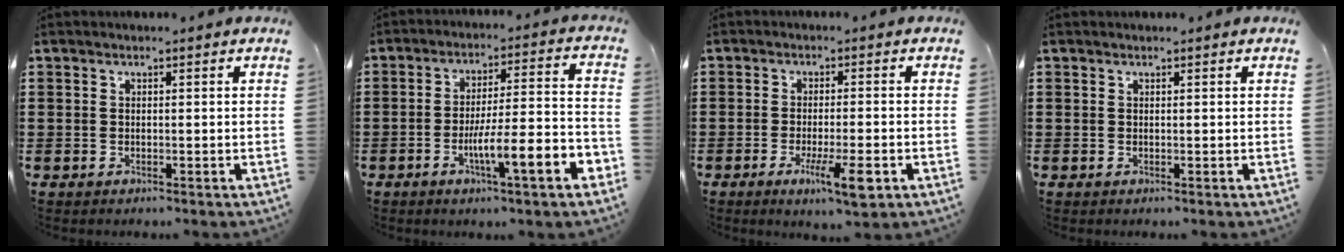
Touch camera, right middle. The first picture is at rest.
{"total": 8.9, "force": [-4.3, 0.8, 7.7], "torque": [-0.118, -0.010, -0.077]}
{"total": 6.4, "force": [-2.8, 1.3, 5.6], "torque": [-0.099, -0.012, -0.044]}
{"total": 0.0}